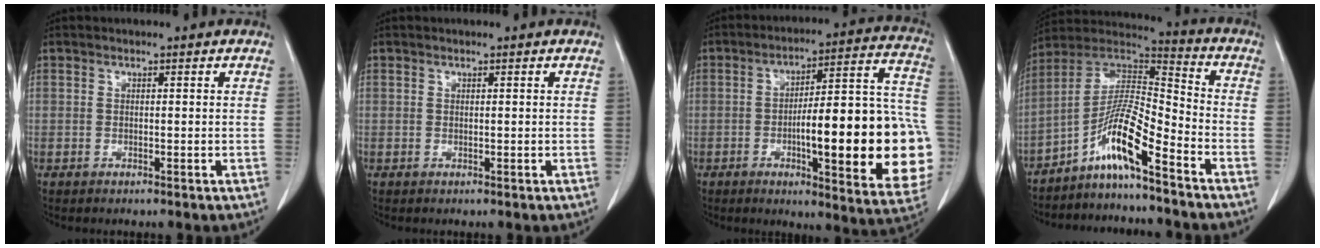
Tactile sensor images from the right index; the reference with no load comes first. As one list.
[{"total": 0.0}, {"total": 24.5, "force": [-4.8, 4.6, 23.6], "torque": [-0.242, 0.025, -0.054]}, {"total": 10.6, "force": [-6.6, 0.8, 8.3], "torque": [-0.160, 0.022, -0.125]}]